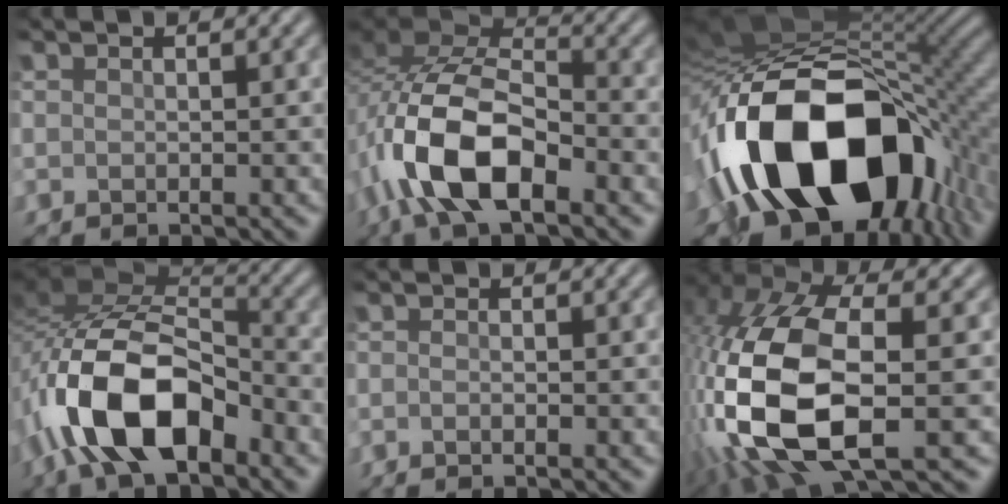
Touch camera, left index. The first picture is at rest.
{"total": 10.9, "force": [-5.1, 4.6, 8.4], "torque": [-0.179, 0.007, -0.101]}
{"total": 17.1, "force": [-6.3, 9.3, 12.8], "torque": [-0.232, -0.003, -0.097]}
{"total": 12.3, "force": [-6.0, 5.5, 9.3], "torque": [-0.184, 0.008, -0.115]}
{"total": 0.6, "force": [-0.4, -0.3, 0.3], "torque": [-0.012, 0.003, -0.007]}
{"total": 14.0, "force": [-2.7, 6.0, 12.3], "torque": [-0.302, 0.004, -0.055]}